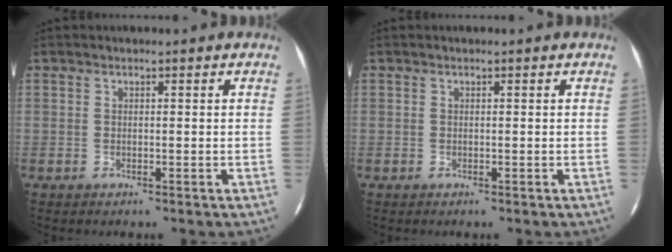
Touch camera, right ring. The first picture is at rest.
{"total": 0.0}